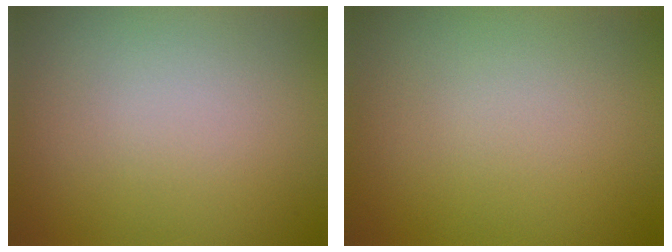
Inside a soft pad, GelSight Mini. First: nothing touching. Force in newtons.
{"total": 0.0}